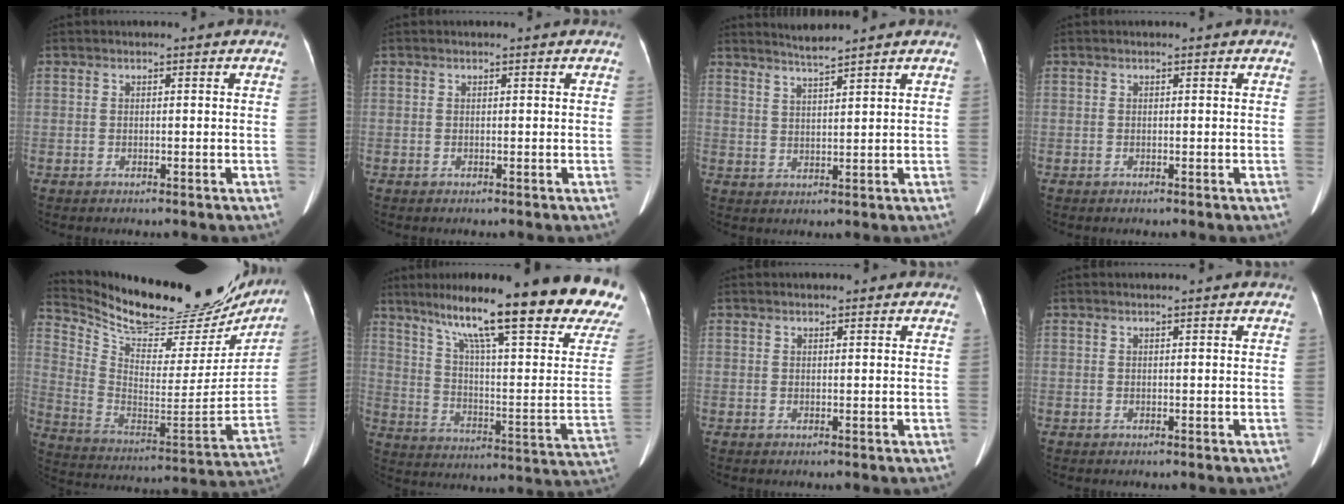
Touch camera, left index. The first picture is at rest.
{"total": 0.0}
{"total": 3.3, "force": [3.1, -0.9, 0.8], "torque": [-0.020, -0.006, 0.061]}
{"total": 0.0}
{"total": 27.2, "force": [24.1, 8.2, 9.6], "torque": [-0.177, -0.042, 0.348]}
{"total": 27.4, "force": [19.8, 1.7, 18.9], "torque": [-0.262, -0.035, 0.271]}
{"total": 1.4, "force": [1.1, 0.5, 0.7], "torque": [-0.013, 0.013, 0.014]}
{"total": 0.5, "force": [0.5, -0.1, 0.2], "torque": [-0.011, 0.006, 0.012]}